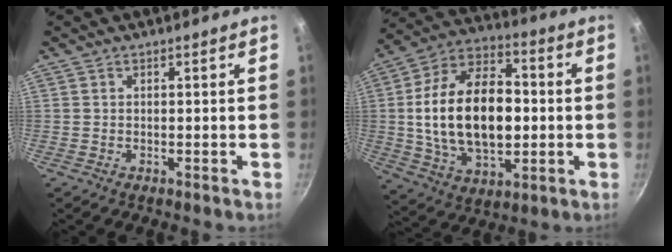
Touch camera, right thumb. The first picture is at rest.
{"total": 22.7, "force": [-0.2, 13.9, 18.0], "torque": [-0.293, 0.021, -0.003]}